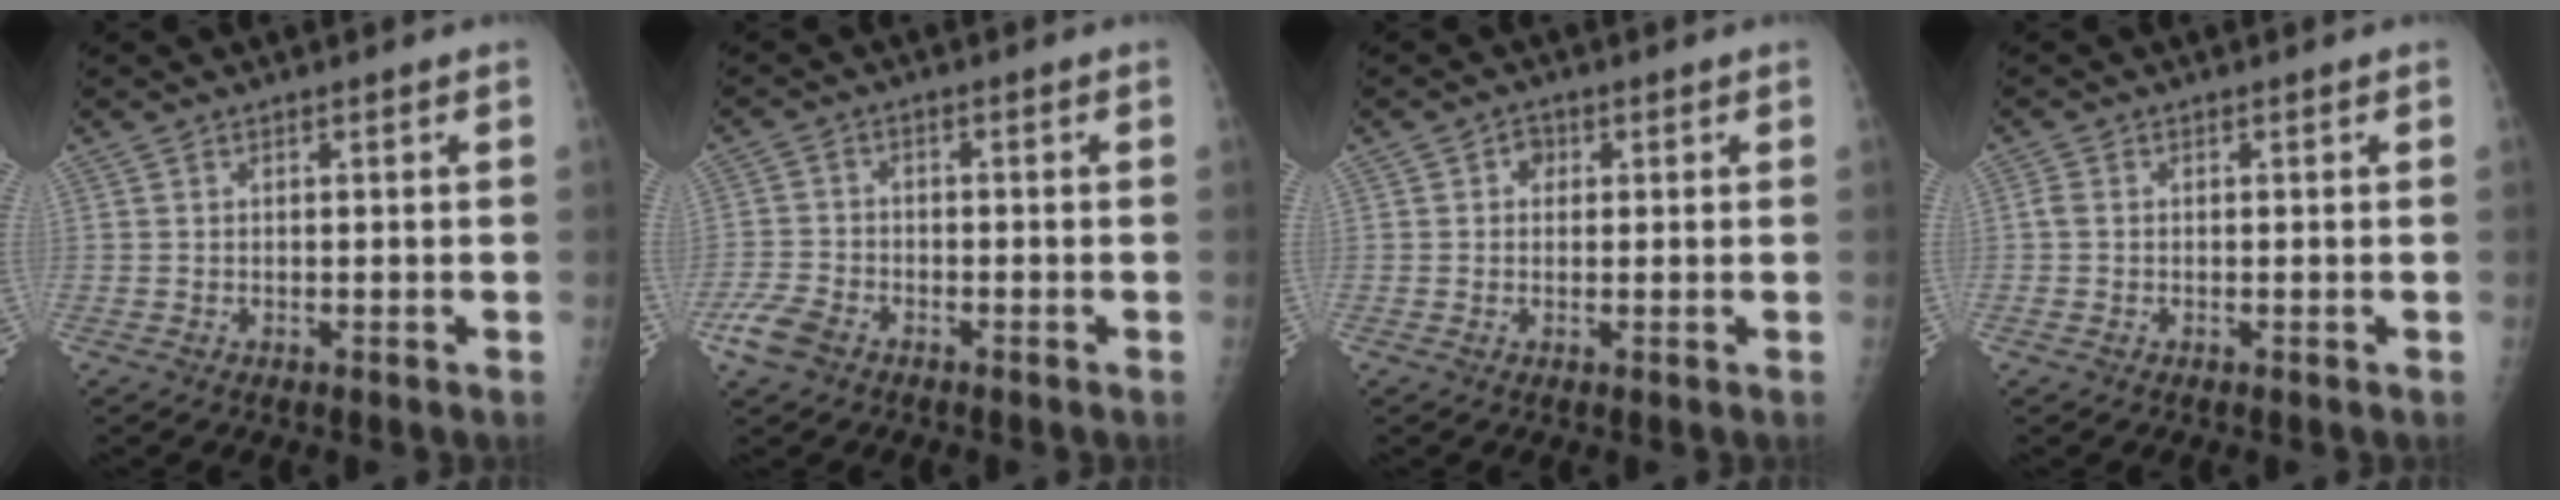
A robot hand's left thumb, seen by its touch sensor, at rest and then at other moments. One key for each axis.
{"total": 5.3, "fx": -3.3, "fy": 3.2, "fz": 2.7, "tx": -0.061, "ty": 0.011, "tz": -0.064}
{"total": 2.0, "fx": 0.5, "fy": 1.7, "fz": 0.9, "tx": -0.001, "ty": 0.003, "tz": 0.002}
{"total": 1.6, "fx": -0.1, "fy": 1.1, "fz": 1.1, "tx": -0.030, "ty": -0.002, "tz": -0.007}